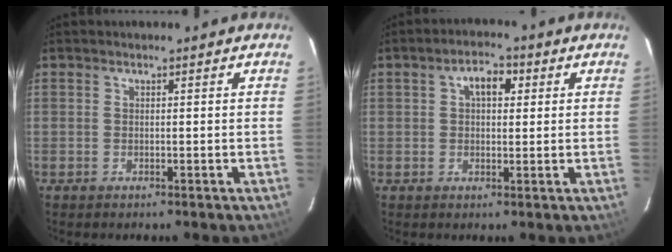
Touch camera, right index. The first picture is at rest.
{"total": 4.7, "force": [1.4, 2.8, 3.5], "torque": [-0.055, 0.018, 0.023]}